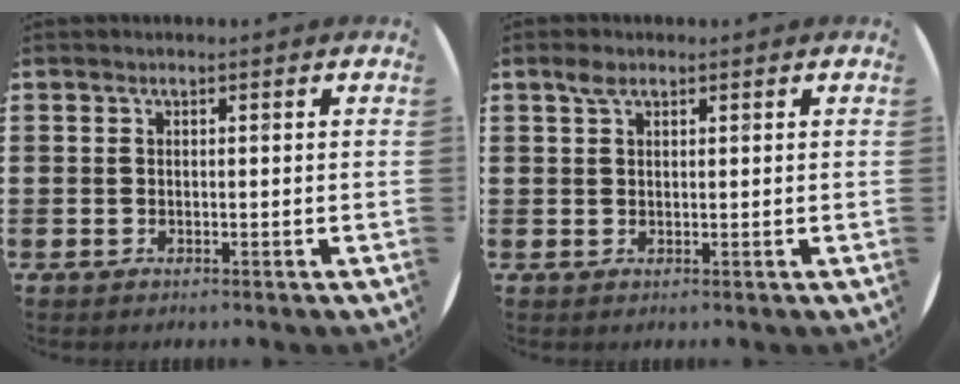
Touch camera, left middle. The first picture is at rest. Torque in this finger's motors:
{"motor_torque": [0.16, 0.03, -0.23, -0.08]}